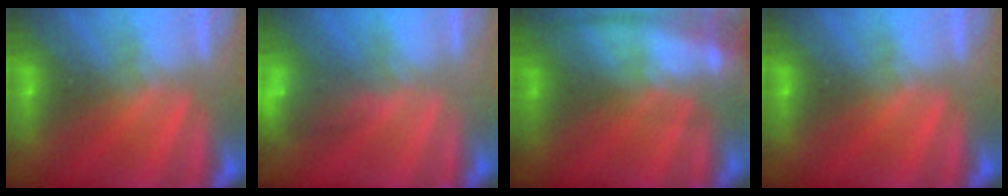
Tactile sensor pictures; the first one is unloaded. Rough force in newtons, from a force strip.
{"total": 5.8}
{"total": 7.1}
{"total": 0.0}